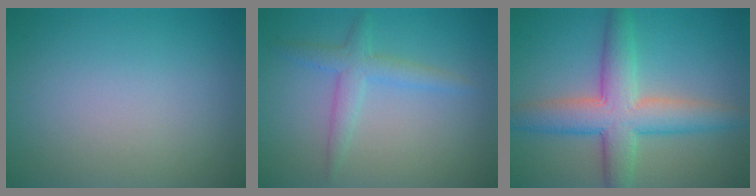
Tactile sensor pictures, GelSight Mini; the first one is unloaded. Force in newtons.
{"total": 2.5, "press": 2.5, "slide": 0.1}
{"total": 6.8, "press": 6.8, "slide": 0.1}